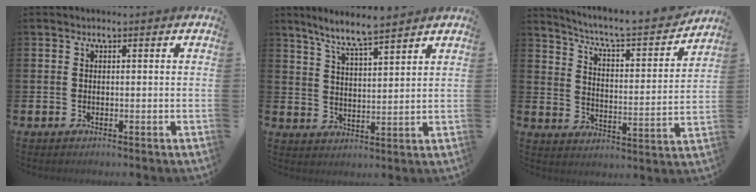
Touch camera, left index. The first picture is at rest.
{"total": 6.9, "force": [6.3, 0.3, 2.6], "torque": [-0.069, -0.028, 0.113]}
{"total": 6.5, "force": [6.0, 0.7, 2.3], "torque": [-0.075, -0.050, 0.096]}